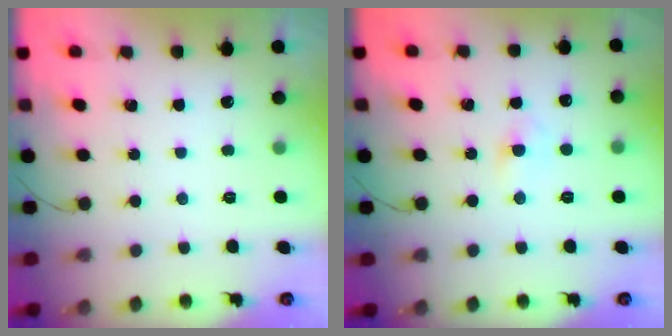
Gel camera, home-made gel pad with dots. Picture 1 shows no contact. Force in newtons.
{"total": 3.0, "press": 2.8, "slide": 1.1}